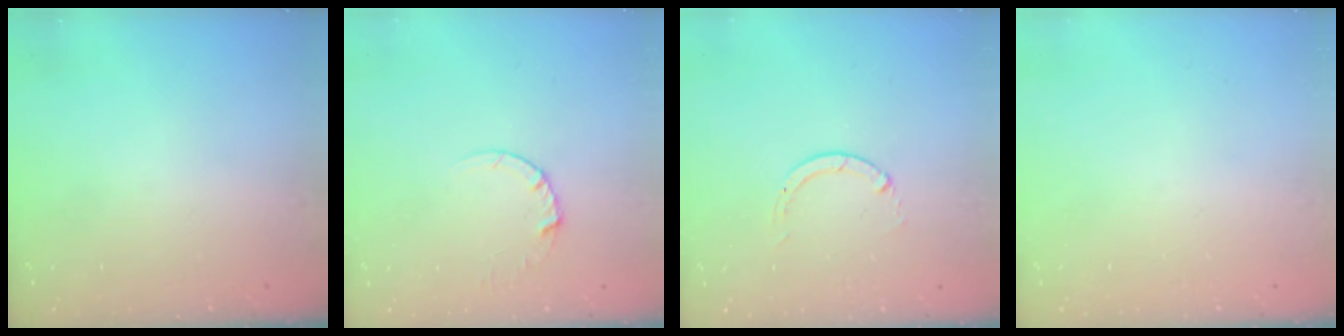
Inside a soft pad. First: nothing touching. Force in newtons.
{"total": 2.7, "press": 2.7, "slide": 0.2}
{"total": 0.0}
{"total": 0.0}